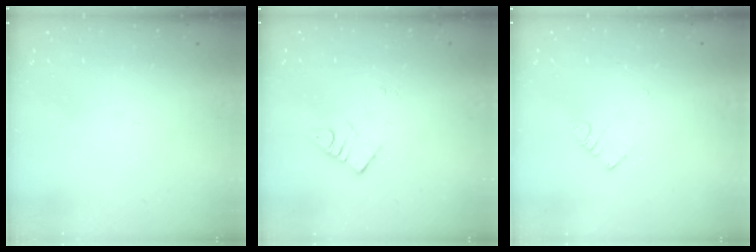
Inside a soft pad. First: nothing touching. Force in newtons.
{"total": 2.8, "press": 2.7, "slide": 0.3}
{"total": 3.0, "press": 2.9, "slide": 0.4}